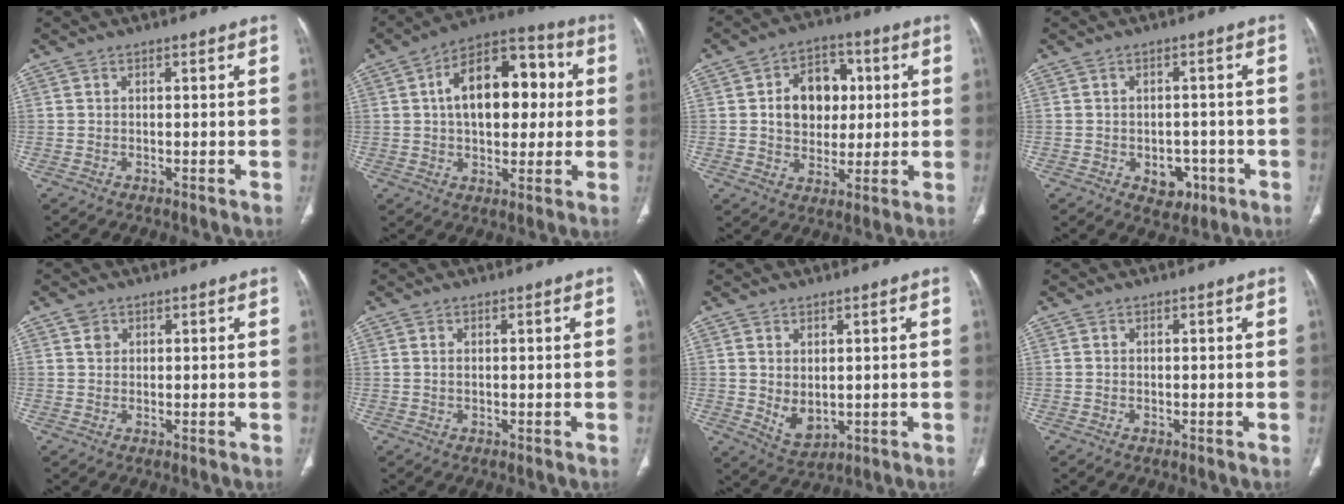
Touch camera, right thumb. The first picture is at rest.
{"total": 17.8, "force": [2.8, 10.4, 14.2], "torque": [-0.185, 0.027, 0.038]}
{"total": 12.2, "force": [1.9, 9.3, 7.7], "torque": [-0.074, 0.008, 0.032]}
{"total": 5.4, "force": [-2.1, 4.0, 3.0], "torque": [-0.014, 0.015, -0.018]}
{"total": 1.8, "force": [0.9, 1.4, 0.6], "torque": [-0.002, -0.005, 0.015]}
{"total": 0.8, "force": [0.3, 0.3, 0.7], "torque": [-0.021, 0.003, 0.009]}
{"total": 5.2, "force": [0.3, 3.4, 3.9], "torque": [-0.058, -0.012, 0.024]}
{"total": 0.0}